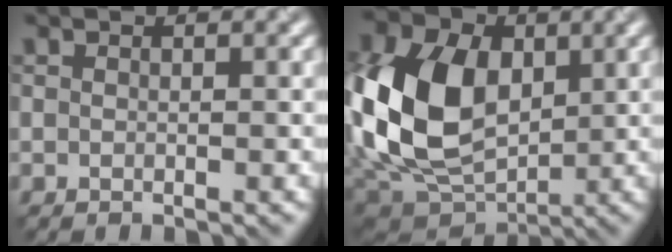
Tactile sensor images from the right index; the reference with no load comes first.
{"total": 13.0, "force": [1.6, 9.4, 8.9], "torque": [-0.212, 0.012, 0.011]}